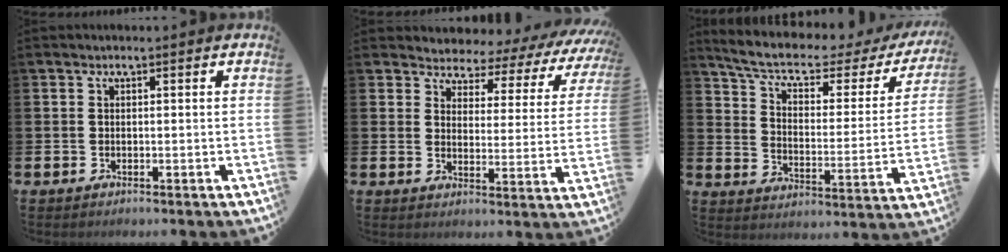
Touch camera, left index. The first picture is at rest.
{"total": 3.1, "force": [2.7, 1.5, 0.0], "torque": [-0.017, -0.036, 0.036]}
{"total": 6.7, "force": [5.3, 2.2, 3.5], "torque": [-0.100, -0.033, 0.086]}